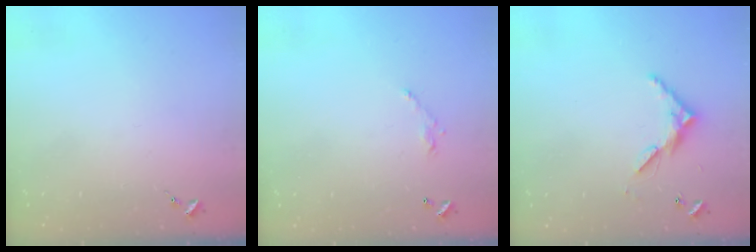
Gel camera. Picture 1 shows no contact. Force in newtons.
{"total": 6.0, "press": 6.0, "slide": 0.4}
{"total": 7.4, "press": 7.4, "slide": 0.4}